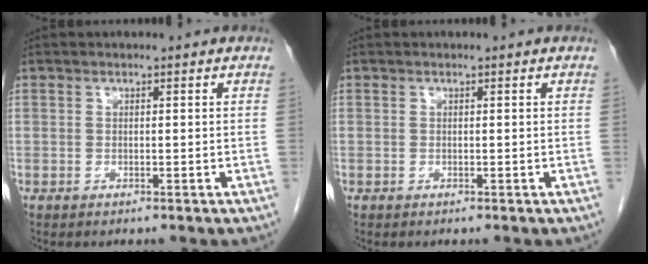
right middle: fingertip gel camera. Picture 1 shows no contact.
{"total": 0.0}